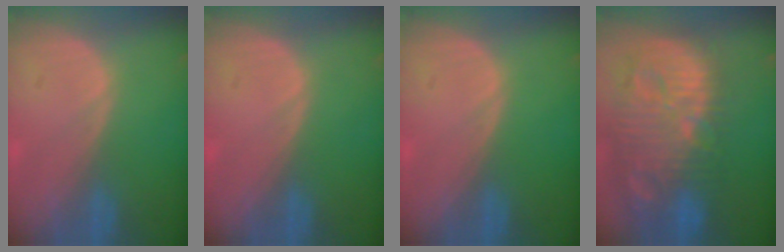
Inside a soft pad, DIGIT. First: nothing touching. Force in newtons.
{"total": 0.0}
{"total": 0.0}
{"total": 14.4, "press": 12.5, "slide": 7.1}